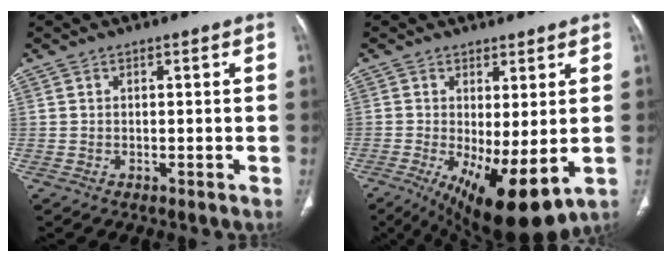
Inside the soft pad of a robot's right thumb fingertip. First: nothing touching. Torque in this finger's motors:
{"motor_torque": [-0.75, 0.90, -0.02, -0.03, 0.01]}